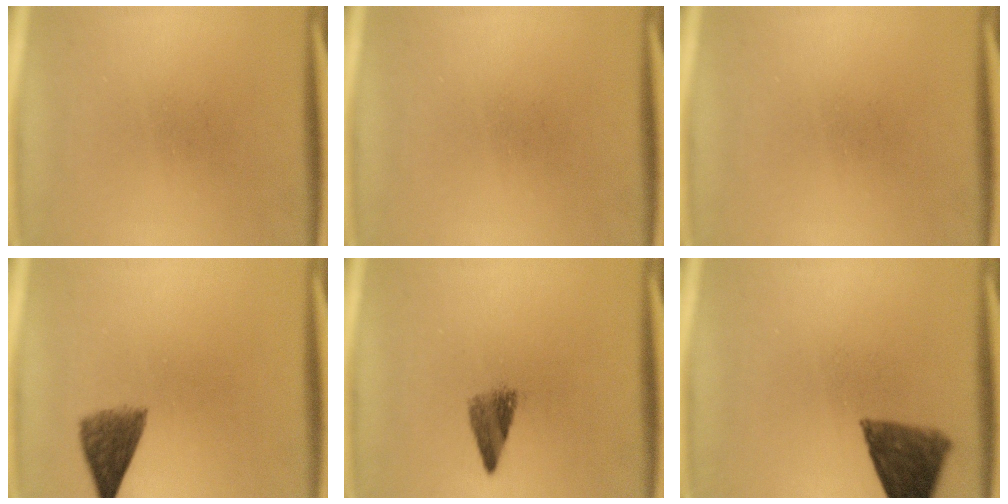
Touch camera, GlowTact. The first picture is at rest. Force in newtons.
{"total": 0.0}
{"total": 0.0}
{"total": 5.1}
{"total": 3.5}
{"total": 9.4}